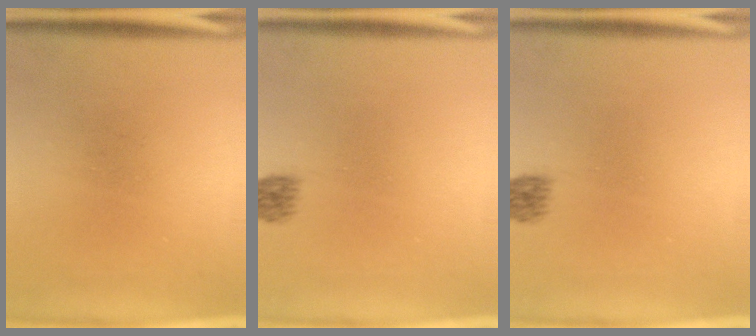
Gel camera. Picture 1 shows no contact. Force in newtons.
{"total": 2.1}
{"total": 2.1}